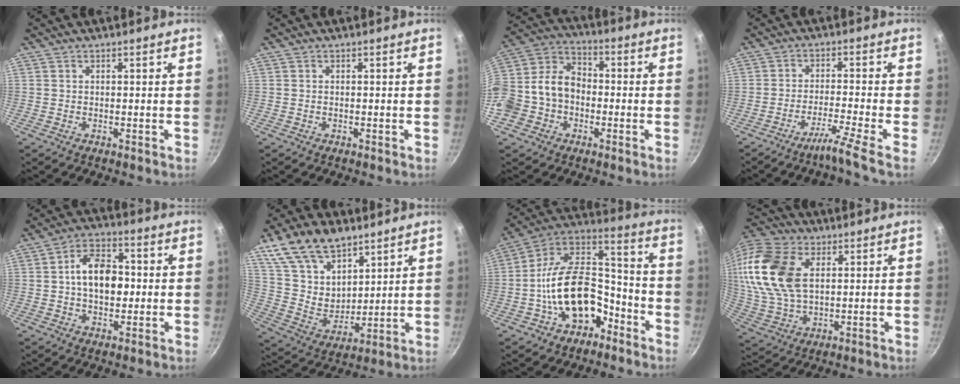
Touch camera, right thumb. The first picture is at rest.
{"total": 0.0}
{"total": 17.0, "force": [-4.1, 13.5, 9.5], "torque": [-0.178, 0.067, -0.085]}
{"total": 6.4, "force": [-4.4, -1.5, 4.4], "torque": [-0.090, 0.023, -0.080]}
{"total": 11.1, "force": [0.3, 7.3, 8.4], "torque": [-0.104, 0.019, -0.006]}
{"total": 17.8, "force": [11.1, 10.3, 9.3], "torque": [-0.141, -0.054, 0.219]}
{"total": 20.1, "force": [-7.3, 12.8, 13.6], "torque": [-0.199, 0.081, -0.124]}
{"total": 22.1, "force": [6.1, 14.3, 15.7], "torque": [-0.336, 0.005, 0.117]}